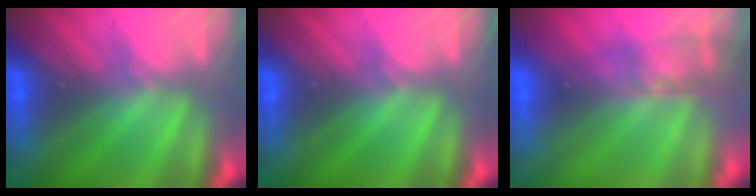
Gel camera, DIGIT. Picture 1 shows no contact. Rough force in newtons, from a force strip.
{"total": 0.0}
{"total": 10.1}